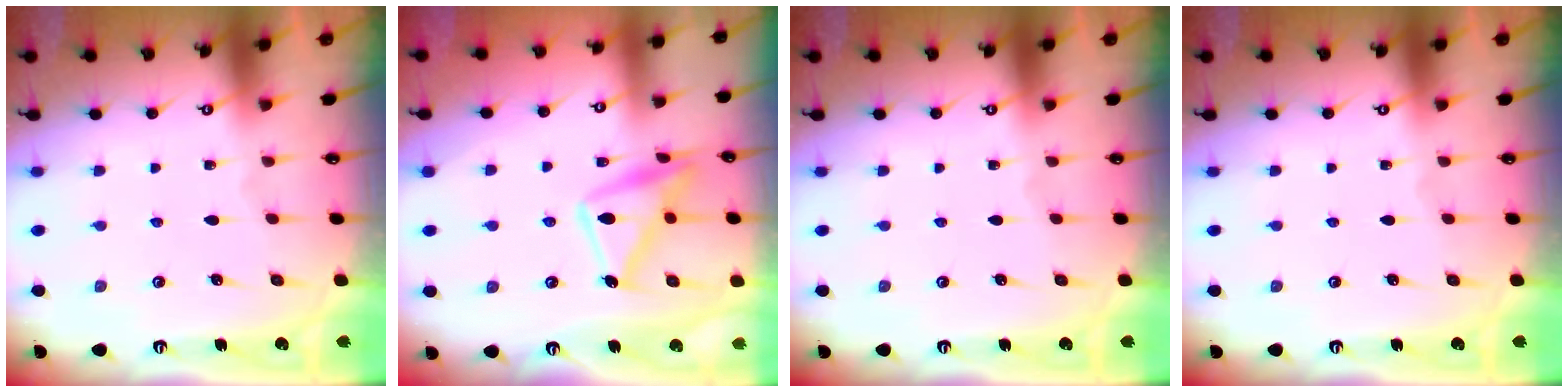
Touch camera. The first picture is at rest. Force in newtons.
{"total": 15.2, "press": 15.1, "slide": 1.1}
{"total": 0.0}
{"total": 0.0}